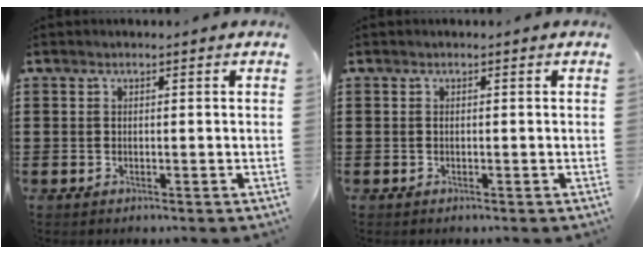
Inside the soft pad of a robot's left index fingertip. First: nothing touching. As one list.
[{"total": 0.0}]